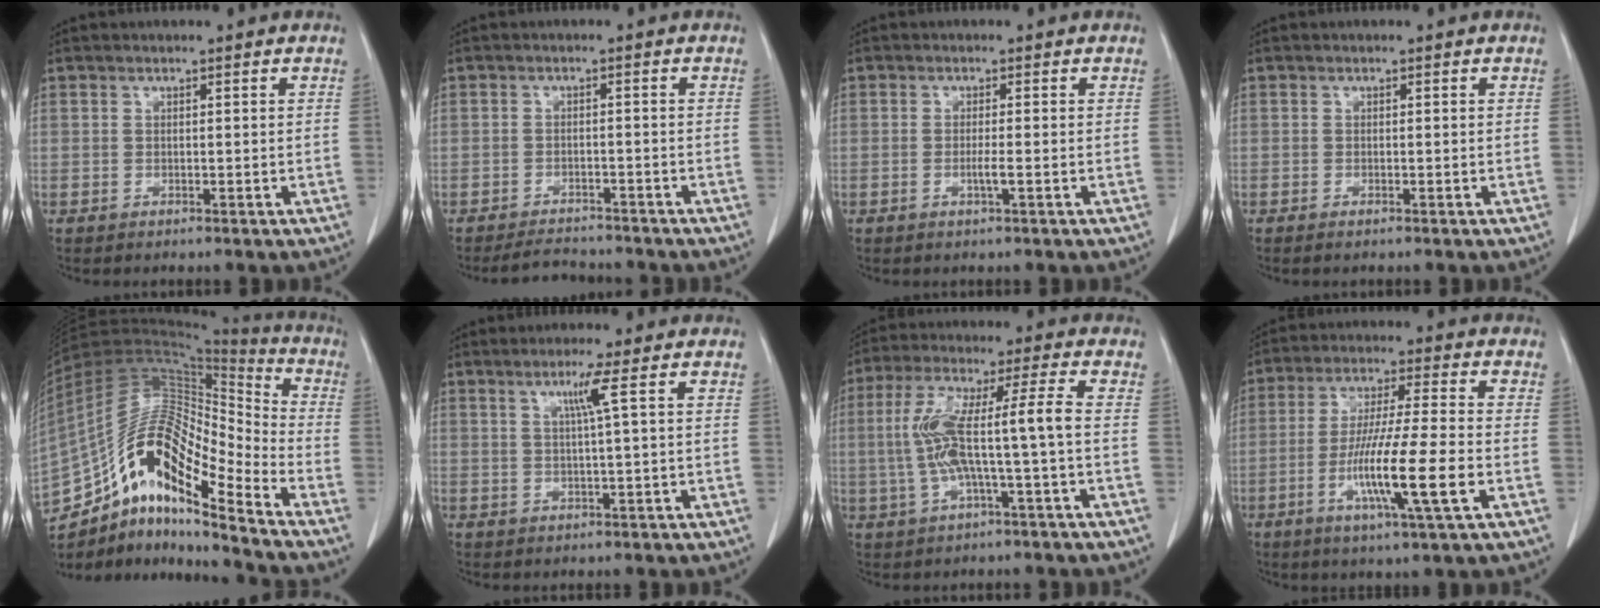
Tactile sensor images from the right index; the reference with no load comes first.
{"total": 4.5, "force": [-4.3, 1.2, 0.5], "torque": [-0.007, -0.006, -0.068]}
{"total": 1.7, "force": [-0.6, -0.2, 1.6], "torque": [-0.032, -0.003, -0.012]}
{"total": 0.7, "force": [-0.5, 0.0, 0.5], "torque": [-0.011, -0.001, -0.009]}
{"total": 19.2, "force": [-12.3, 4.5, 14.0], "torque": [-0.267, 0.037, -0.214]}
{"total": 3.5, "force": [1.2, -1.1, 3.0], "torque": [-0.062, -0.002, 0.025]}
{"total": 10.5, "force": [-1.1, -0.1, 10.4], "torque": [-0.212, 0.027, -0.022]}
{"total": 12.9, "force": [-3.9, -0.2, 12.3], "torque": [-0.234, -0.017, -0.075]}